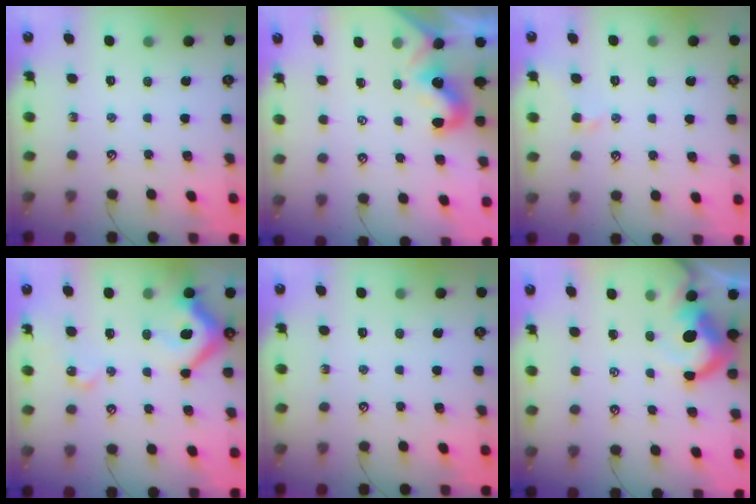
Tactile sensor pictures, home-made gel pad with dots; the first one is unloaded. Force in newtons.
{"total": 0.7, "press": 0.6, "slide": 0.4}
{"total": 0.5, "press": 0.4, "slide": 0.4}
{"total": 12.4, "press": 12.3, "slide": 1.5}
{"total": 0.0}
{"total": 5.4, "press": 5.3, "slide": 0.9}